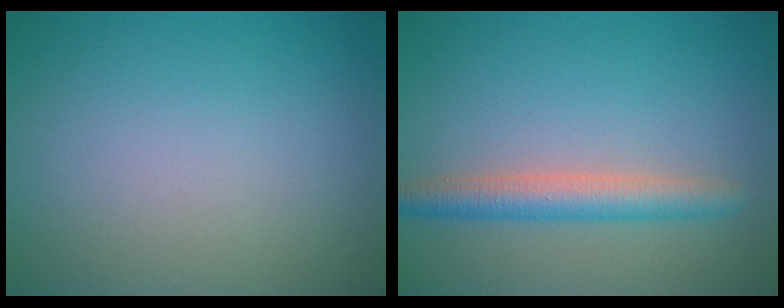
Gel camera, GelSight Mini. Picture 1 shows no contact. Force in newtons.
{"total": 3.4, "press": 3.4, "slide": 0.1}